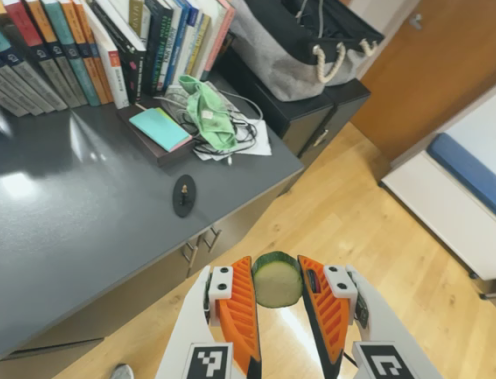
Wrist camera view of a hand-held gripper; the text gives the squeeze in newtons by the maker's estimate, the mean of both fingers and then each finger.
{"total": 8.9, "left": 8.7, "right": 9.1}